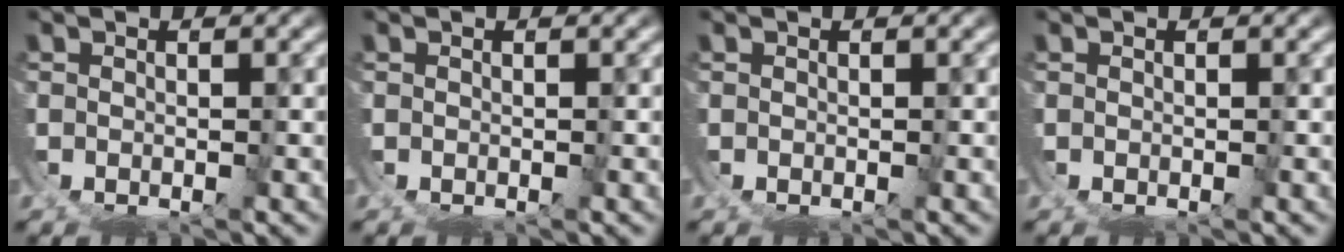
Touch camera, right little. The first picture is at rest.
{"total": 0.0}
{"total": 0.0}
{"total": 0.0}